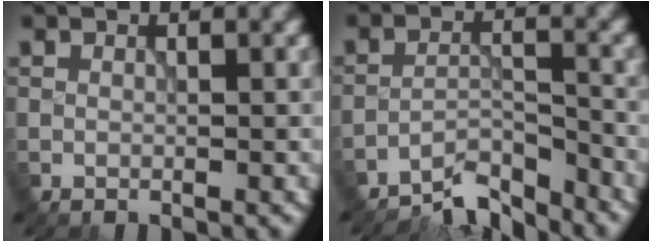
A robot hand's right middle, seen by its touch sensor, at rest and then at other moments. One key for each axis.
{"total": 4.8, "fx": -4.6, "fy": 0.8, "fz": 1.3, "tx": -0.014, "ty": 0.000, "tz": -0.086}